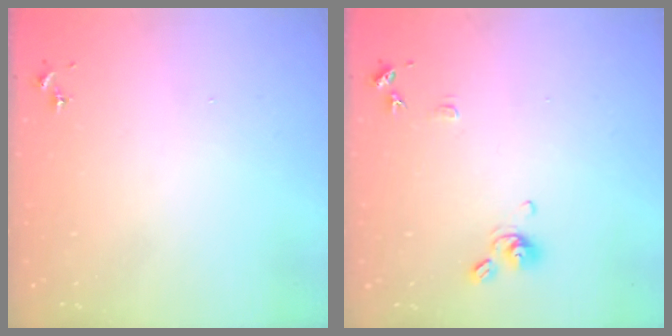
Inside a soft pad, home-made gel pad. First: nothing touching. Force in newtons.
{"total": 9.4, "press": 9.4, "slide": 0.9}